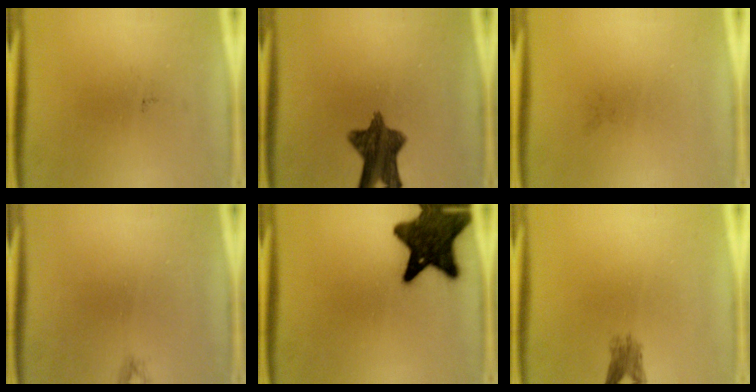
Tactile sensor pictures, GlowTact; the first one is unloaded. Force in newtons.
{"total": 10.3}
{"total": 0.0}
{"total": 0.6}
{"total": 15.3}
{"total": 2.5}